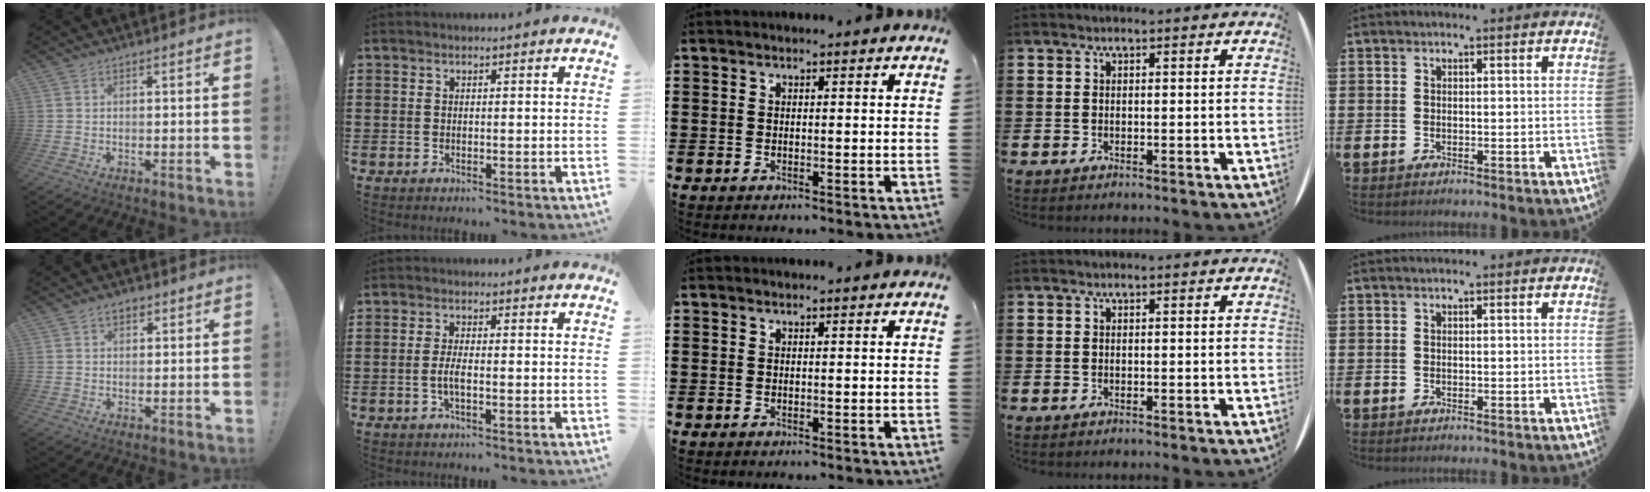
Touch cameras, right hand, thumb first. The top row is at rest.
{"thumb": {"total": 2.6, "force": [1.4, 1.6, 1.5], "torque": [-0.018, -0.003, 0.023]}, "index": {"total": 2.5, "force": [-0.8, 0.5, 2.4], "torque": [-0.057, -0.005, -0.019]}}